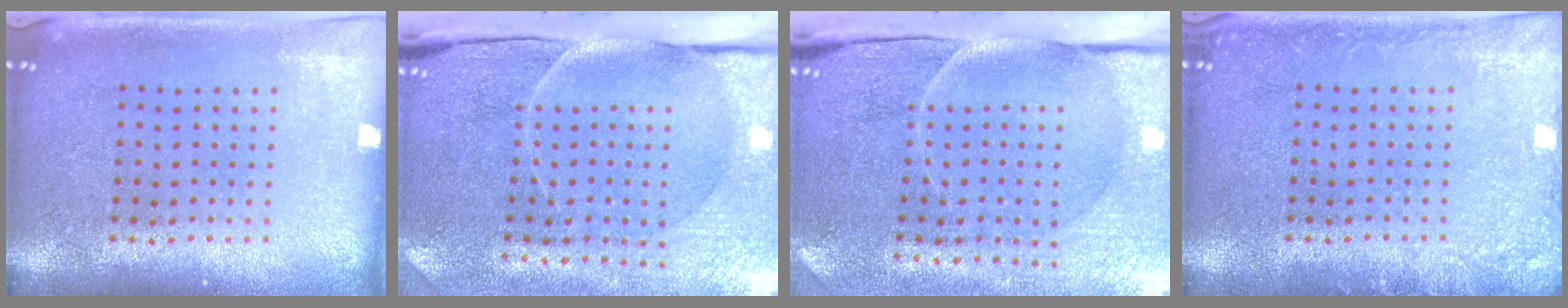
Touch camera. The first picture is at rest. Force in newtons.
{"total": 4.8, "press": 3.9, "slide": 2.8}
{"total": 4.9, "press": 3.9, "slide": 2.9}
{"total": 1.7, "press": 1.7, "slide": 0.3}